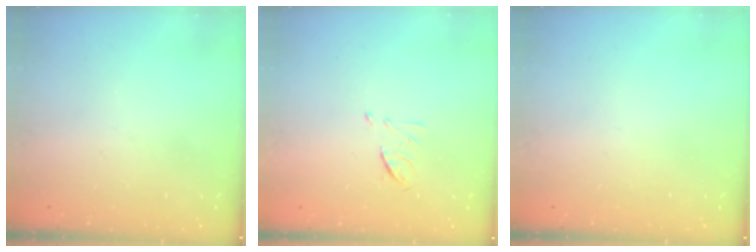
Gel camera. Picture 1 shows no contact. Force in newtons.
{"total": 6.3, "press": 6.2, "slide": 1.0}
{"total": 0.0}